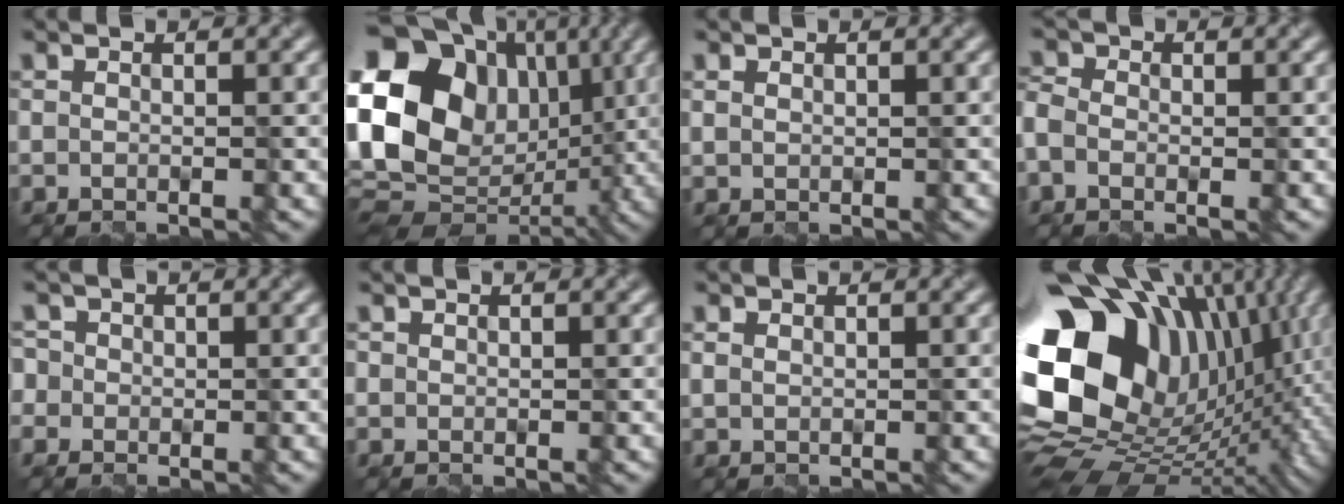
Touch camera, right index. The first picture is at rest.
{"total": 17.9, "force": [3.0, 14.4, 10.3], "torque": [-0.212, 0.030, 0.063]}
{"total": 0.8, "force": [0.4, -0.3, -0.7], "torque": [-0.005, 0.004, 0.017]}
{"total": 2.3, "force": [-0.9, 1.7, 1.2], "torque": [-0.038, 0.011, -0.018]}
{"total": 1.6, "force": [-0.4, 1.6, 0.1], "torque": [-0.006, 0.015, -0.010]}
{"total": 0.9, "force": [0.2, -0.2, -0.8], "torque": [-0.002, 0.004, 0.011]}
{"total": 0.7, "force": [0.4, 0.0, -0.5], "torque": [-0.007, 0.004, 0.020]}
{"total": 18.5, "force": [2.0, 13.6, 12.3], "torque": [-0.274, -0.019, 0.056]}